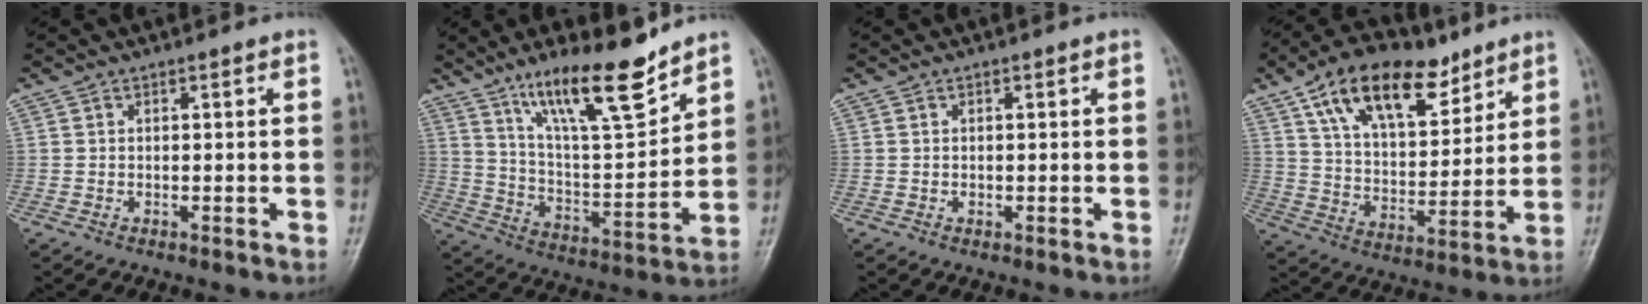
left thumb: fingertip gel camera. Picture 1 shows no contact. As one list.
[{"total": 16.7, "force": [11.9, 3.8, 11.0], "torque": [-0.164, -0.075, 0.217]}, {"total": 0.6, "force": [0.0, 0.5, 0.3], "torque": [-0.003, 0.000, 0.000]}, {"total": 18.5, "force": [10.9, 9.5, 11.6], "torque": [-0.152, -0.038, 0.190]}]